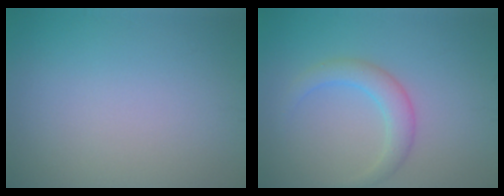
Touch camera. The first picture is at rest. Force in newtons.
{"total": 2.8, "press": 2.8, "slide": 0.2}